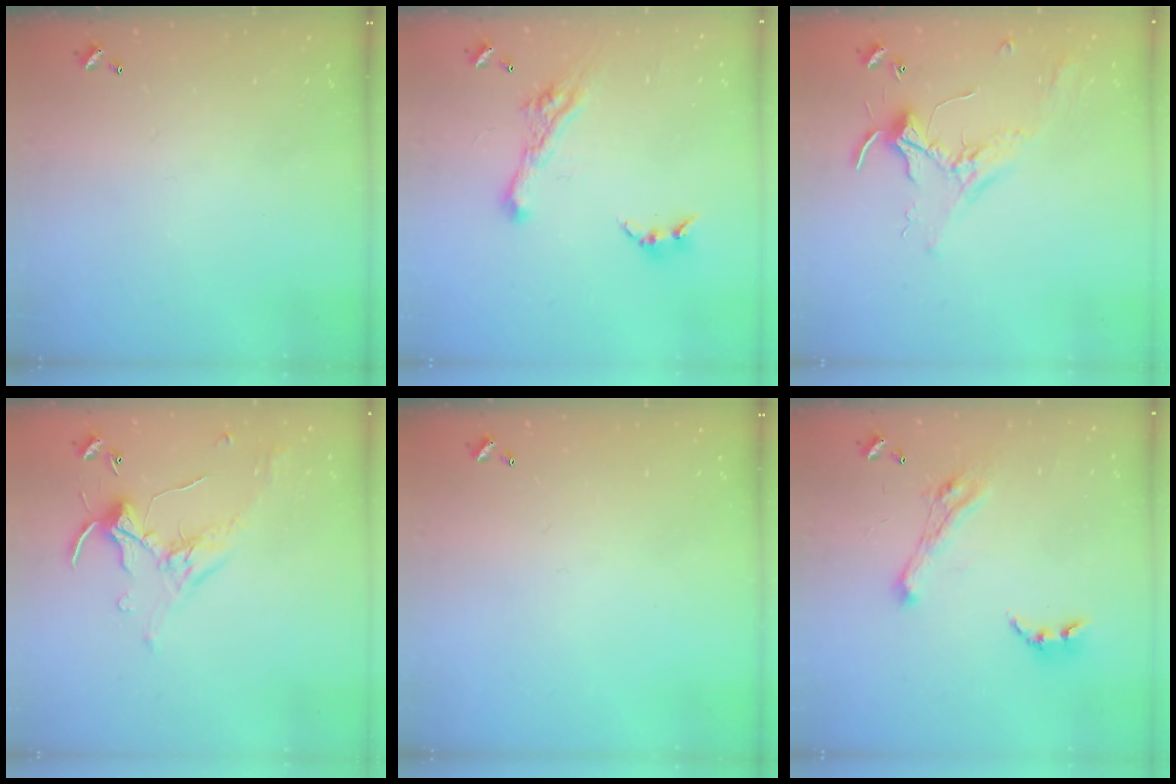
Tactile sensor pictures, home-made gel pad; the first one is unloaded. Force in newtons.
{"total": 8.8, "press": 8.7, "slide": 1.4}
{"total": 2.2, "press": 2.1, "slide": 0.4}
{"total": 1.2, "press": 0.9, "slide": 0.9}
{"total": 0.0}
{"total": 7.4, "press": 7.3, "slide": 1.3}